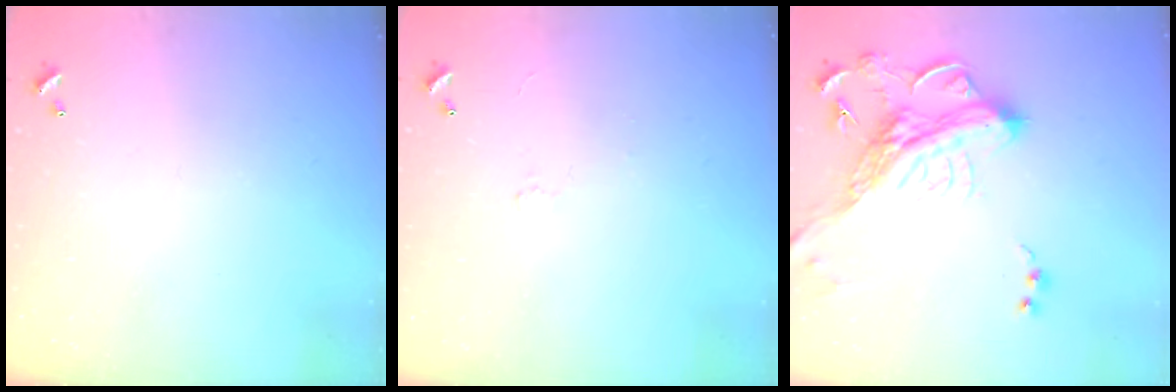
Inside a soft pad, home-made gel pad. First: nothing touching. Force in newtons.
{"total": 0.5, "press": 0.1, "slide": 0.5}
{"total": 6.8, "press": 6.6, "slide": 1.7}